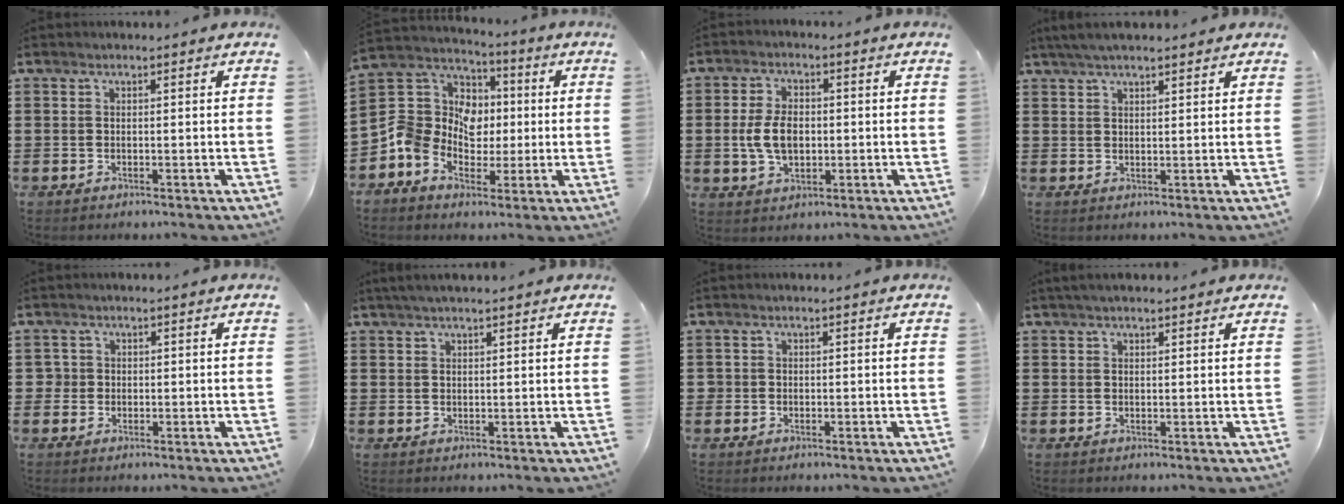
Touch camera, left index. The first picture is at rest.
{"total": 9.7, "force": [-1.8, 8.7, 3.7], "torque": [-0.126, 0.007, -0.042]}
{"total": 6.5, "force": [-0.2, 3.9, 5.1], "torque": [-0.119, 0.005, -0.010]}
{"total": 3.3, "force": [2.6, 0.7, 1.8], "torque": [-0.041, 0.005, 0.049]}
{"total": 1.6, "force": [0.0, 1.6, 0.3], "torque": [-0.013, 0.007, -0.003]}
{"total": 1.8, "force": [1.5, 0.1, 1.0], "torque": [-0.021, 0.003, 0.027]}
{"total": 0.8, "force": [-0.1, 0.8, 0.2], "torque": [-0.006, 0.004, -0.002]}
{"total": 1.6, "force": [1.3, 0.4, 0.8], "torque": [-0.017, 0.004, 0.024]}